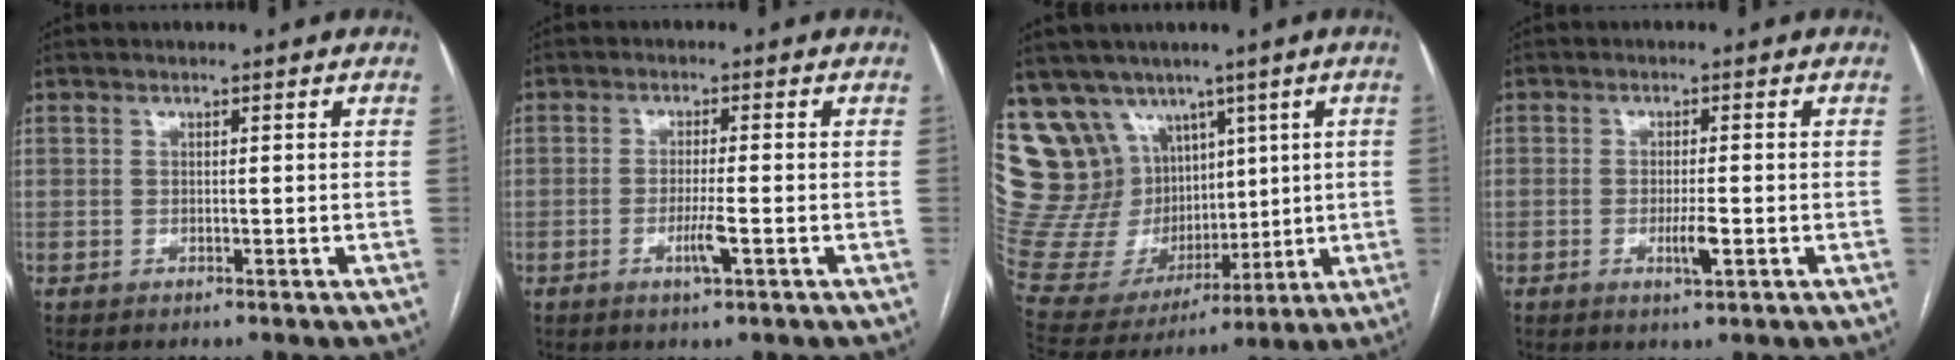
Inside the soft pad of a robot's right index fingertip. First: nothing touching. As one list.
[{"total": 3.5, "force": [-1.4, 0.0, 3.2], "torque": [-0.062, -0.006, -0.026]}, {"total": 21.9, "force": [11.3, 16.5, 9.0], "torque": [-0.203, 0.064, 0.239]}, {"total": 3.0, "force": [-1.0, 0.4, 2.9], "torque": [-0.052, -0.004, -0.015]}]